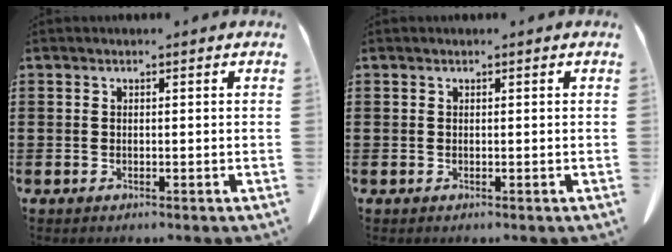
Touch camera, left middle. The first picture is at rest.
{"total": 0.0}